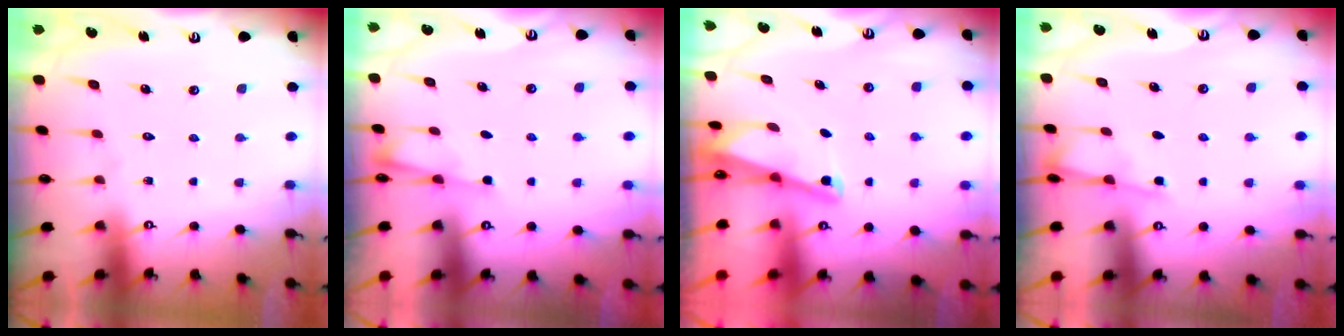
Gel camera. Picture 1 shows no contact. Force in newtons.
{"total": 2.3, "press": 2.2, "slide": 0.4}
{"total": 2.1, "press": 2.0, "slide": 0.3}
{"total": 2.7, "press": 2.6, "slide": 0.4}